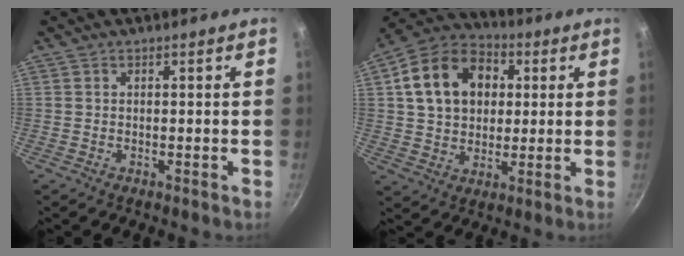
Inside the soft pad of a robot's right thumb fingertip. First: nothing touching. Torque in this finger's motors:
{"motor_torque": [-1.06, 1.67, 0.88, 1.05, 0.17]}